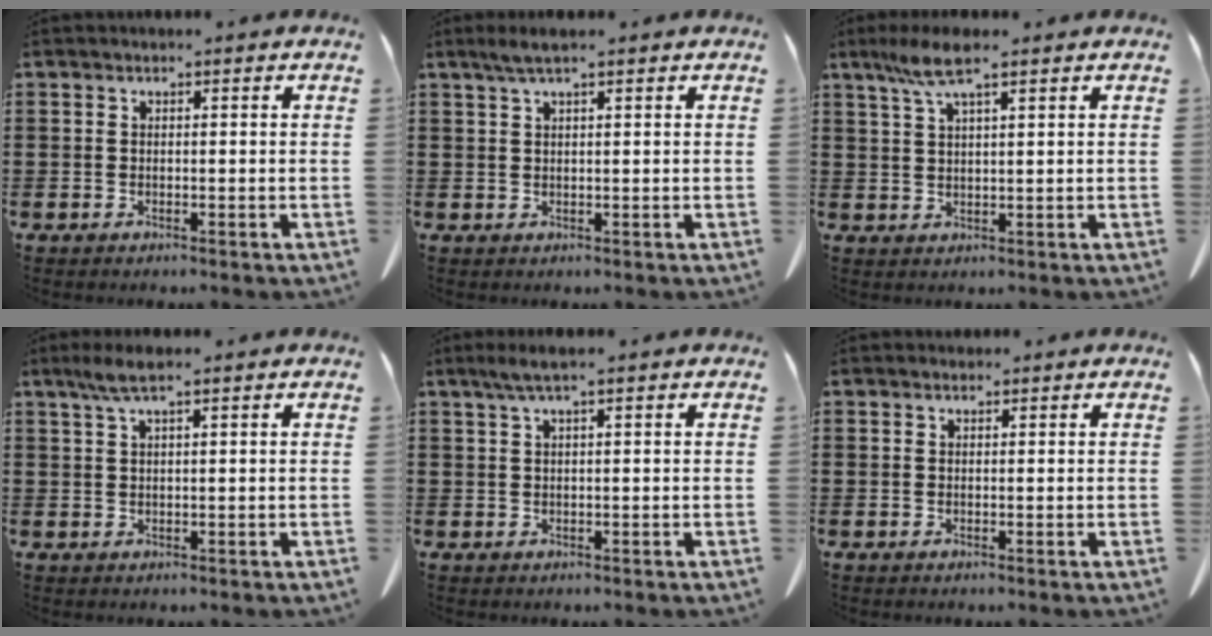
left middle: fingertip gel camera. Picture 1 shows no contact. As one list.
[{"total": 2.2, "force": [1.4, 0.2, 1.7], "torque": [-0.034, 0.003, 0.024]}, {"total": 5.8, "force": [3.6, 0.8, 4.5], "torque": [-0.095, 0.004, 0.063]}, {"total": 3.1, "force": [1.8, 0.4, 2.5], "torque": [-0.051, 0.002, 0.032]}, {"total": 2.3, "force": [1.2, 0.1, 2.0], "torque": [-0.038, 0.002, 0.021]}, {"total": 0.7, "force": [0.6, 0.3, 0.0], "torque": [-0.002, 0.002, 0.012]}]